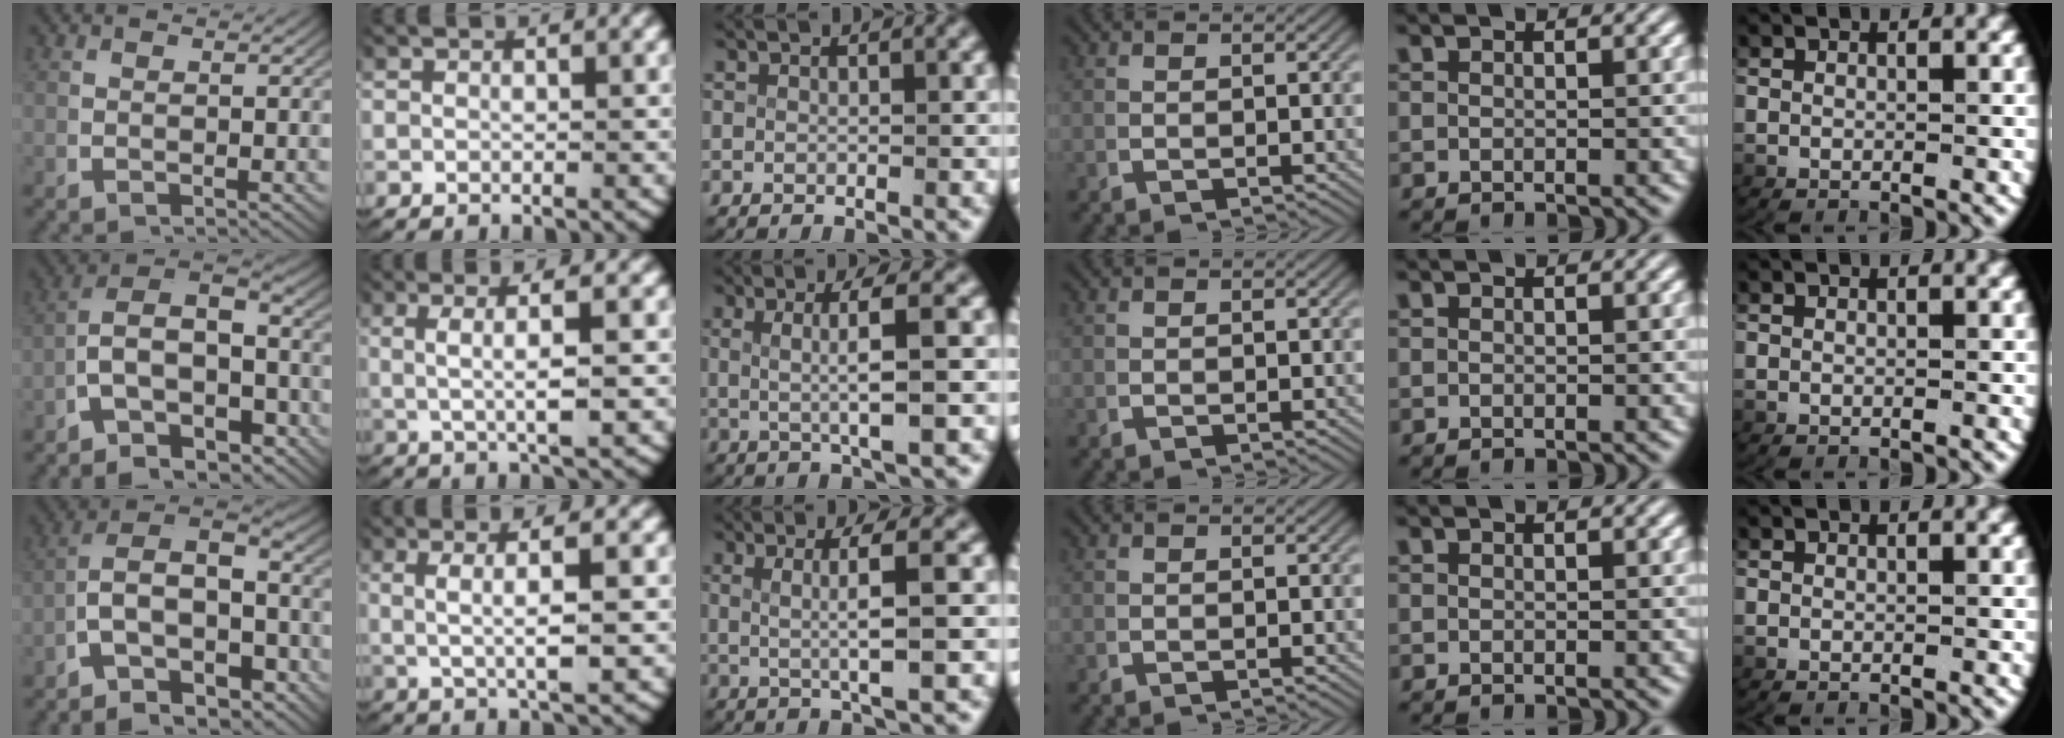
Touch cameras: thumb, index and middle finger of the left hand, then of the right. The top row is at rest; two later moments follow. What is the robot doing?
{"motion": "lift_and_place", "object": "towel"}